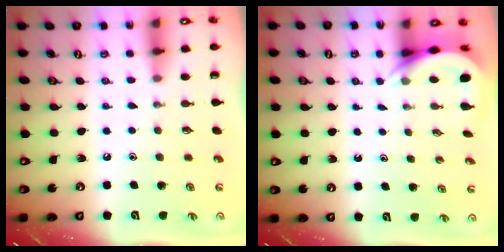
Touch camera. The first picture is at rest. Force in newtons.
{"total": 5.3, "press": 5.3, "slide": 0.3}